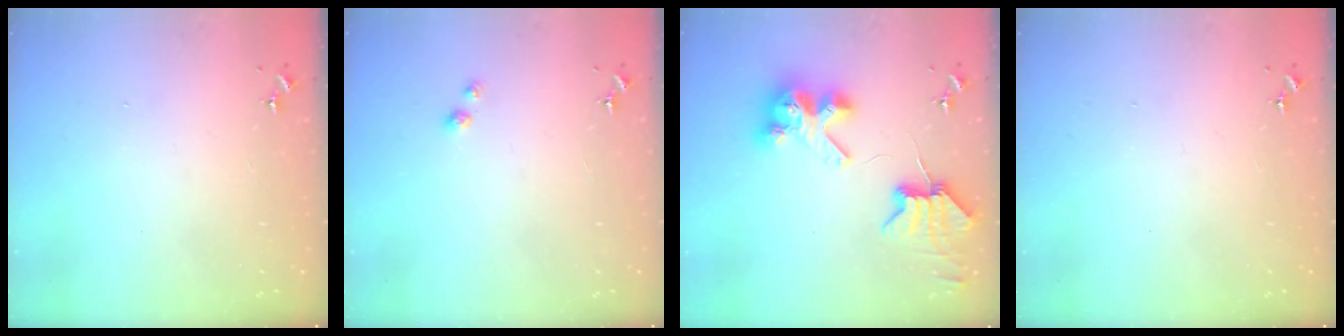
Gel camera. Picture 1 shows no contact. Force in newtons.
{"total": 3.3, "press": 3.3, "slide": 0.3}
{"total": 8.5, "press": 8.4, "slide": 1.3}
{"total": 0.0}